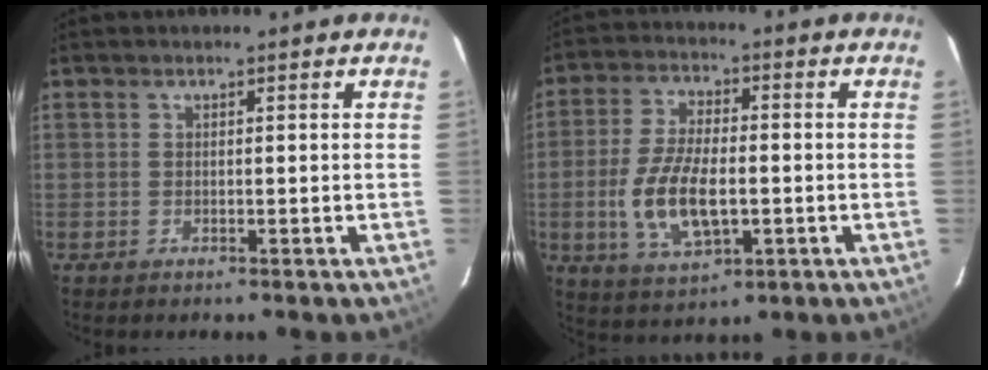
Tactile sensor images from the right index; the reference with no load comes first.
{"total": 12.4, "force": [-2.3, 5.7, 10.8], "torque": [-0.221, -0.005, -0.037]}